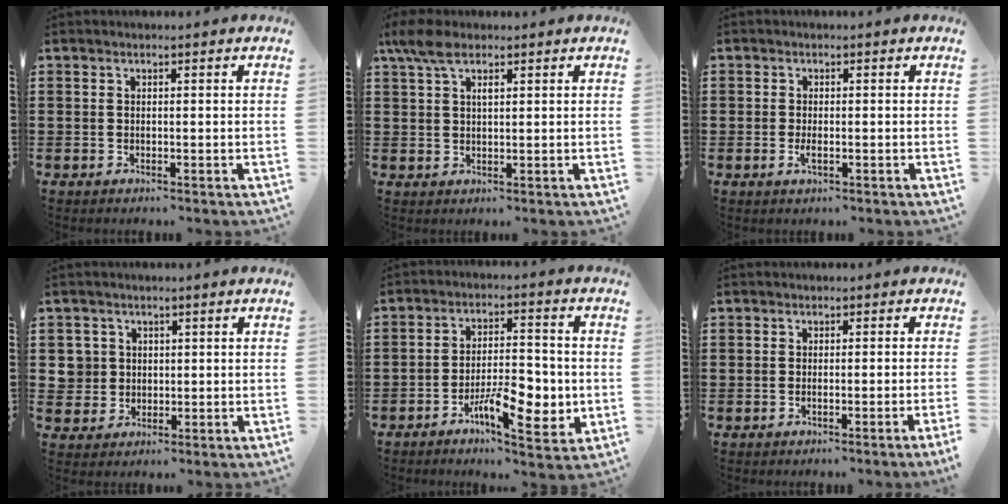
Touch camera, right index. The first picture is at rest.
{"total": 4.8, "force": [2.6, 2.0, 3.5], "torque": [-0.085, 0.004, 0.045]}
{"total": 1.2, "force": [-0.4, 0.4, 1.1], "torque": [-0.022, -0.008, -0.005]}
{"total": 3.4, "force": [0.5, 3.4, 0.5], "torque": [-0.028, 0.011, 0.009]}
{"total": 9.2, "force": [-3.5, 4.0, 7.6], "torque": [-0.118, 0.006, -0.056]}
{"total": 1.2, "force": [-0.7, -0.6, 0.8], "torque": [-0.015, -0.008, -0.014]}